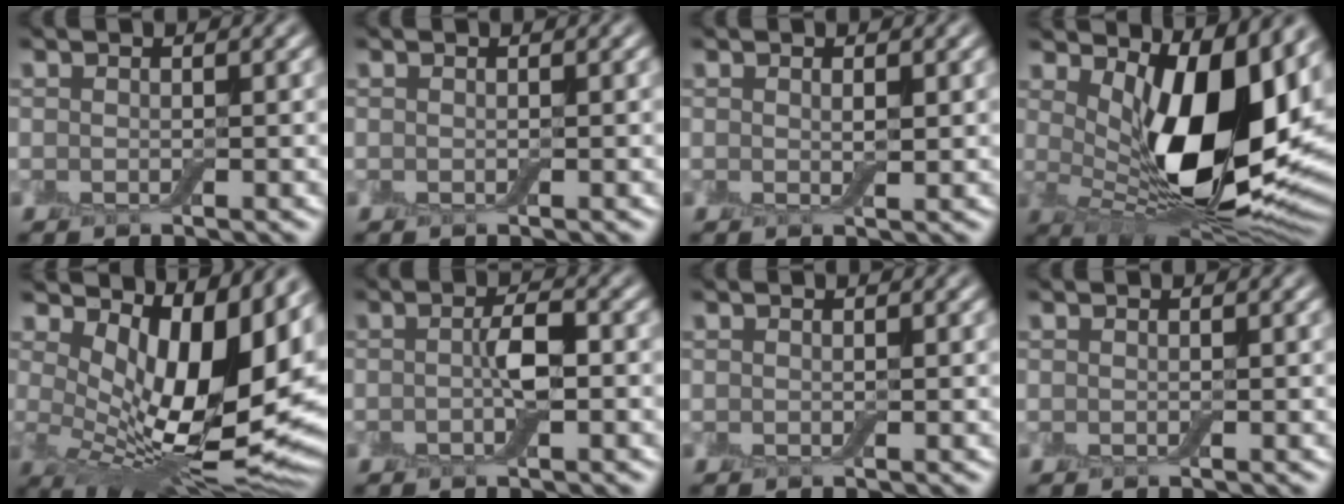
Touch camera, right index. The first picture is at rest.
{"total": 0.0}
{"total": 0.8, "force": [0.3, 0.2, 0.7], "torque": [-0.011, -0.003, 0.006]}
{"total": 12.6, "force": [2.3, 6.1, 10.8], "torque": [-0.153, -0.032, 0.052]}
{"total": 12.0, "force": [3.1, 5.6, 10.2], "torque": [-0.144, -0.025, 0.065]}
{"total": 2.5, "force": [-0.5, 0.7, 2.3], "torque": [-0.044, 0.000, -0.012]}
{"total": 0.0}
{"total": 0.0}